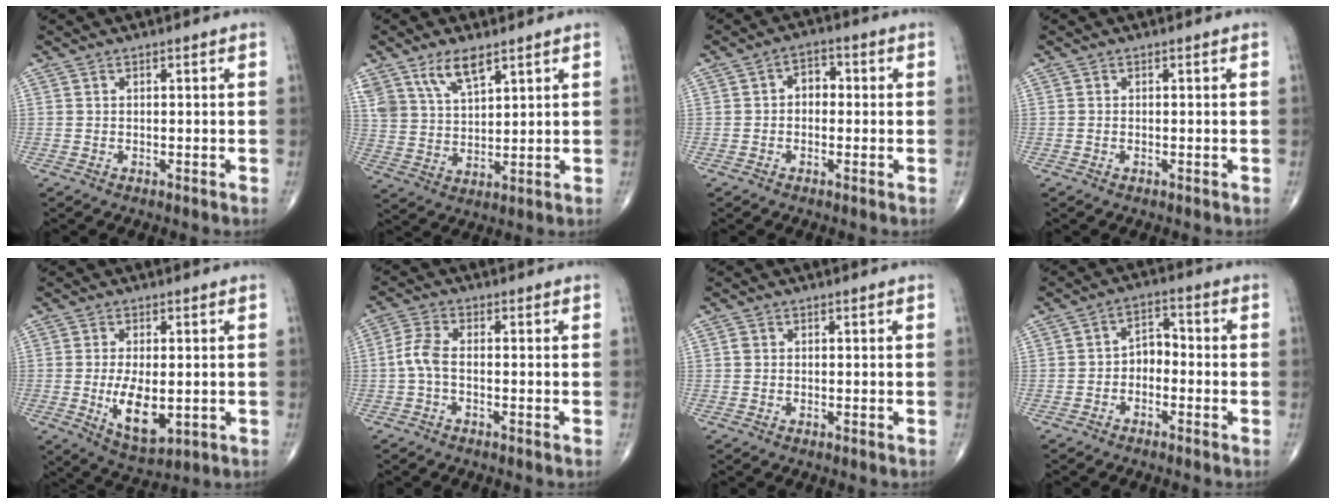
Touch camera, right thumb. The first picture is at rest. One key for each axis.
{"total": 8.1, "fx": 5.4, "fy": 3.5, "fz": 5.0, "tx": -0.086, "ty": -0.025, "tz": 0.110}
{"total": 3.9, "fx": 0.0, "fy": 2.9, "fz": 2.6, "tx": -0.020, "ty": 0.017, "tz": -0.009}
{"total": 0.0}
{"total": 9.2, "fx": -1.2, "fy": 4.4, "fz": 7.9, "tx": -0.128, "ty": -0.019, "tz": -0.009}
{"total": 3.9, "fx": -0.9, "fy": 1.7, "fz": 3.5, "tx": -0.083, "ty": 0.009, "tz": -0.027}
{"total": 0.8, "fx": 0.0, "fy": 0.8, "fz": 0.4, "tx": -0.005, "ty": 0.001, "tz": -0.001}
{"total": 4.4, "fx": -1.5, "fy": 3.1, "fz": 2.7, "tx": -0.029, "ty": 0.032, "tz": -0.038}